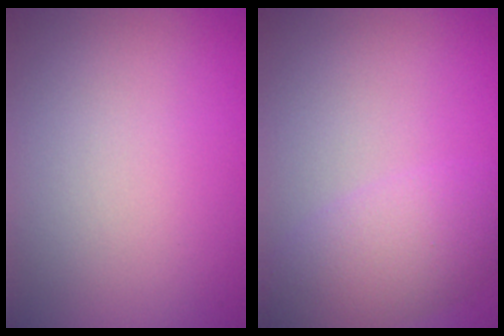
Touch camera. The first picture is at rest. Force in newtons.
{"total": 4.5, "press": 4.5, "slide": 0.1}